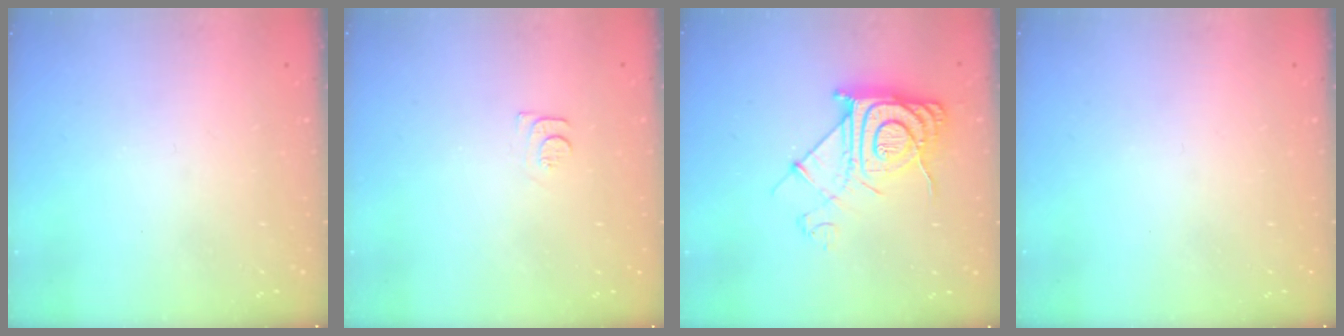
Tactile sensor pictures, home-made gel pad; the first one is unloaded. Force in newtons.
{"total": 5.9, "press": 5.8, "slide": 0.7}
{"total": 13.0, "press": 13.0, "slide": 0.8}
{"total": 0.0}